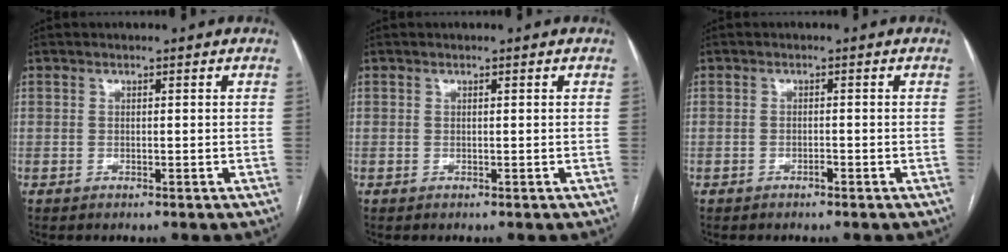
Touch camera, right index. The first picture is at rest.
{"total": 0.0}
{"total": 0.7, "force": [-0.6, 0.2, 0.4], "torque": [-0.009, 0.001, -0.010]}